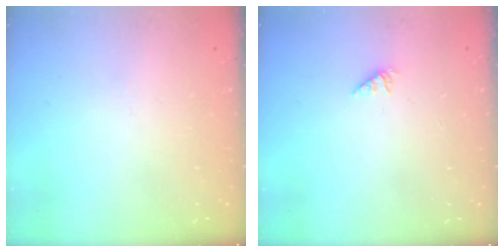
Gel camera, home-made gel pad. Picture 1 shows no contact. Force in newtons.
{"total": 1.1, "press": 1.1, "slide": 0.1}